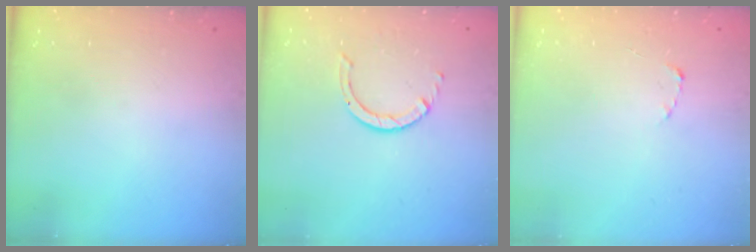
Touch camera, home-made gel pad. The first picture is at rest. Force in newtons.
{"total": 1.4, "press": 1.4, "slide": 0.2}
{"total": 1.8, "press": 1.7, "slide": 0.3}